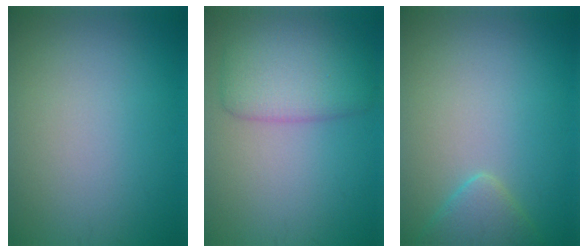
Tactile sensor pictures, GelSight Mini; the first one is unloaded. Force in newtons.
{"total": 5.2, "press": 5.2, "slide": 0.2}
{"total": 2.5, "press": 2.5, "slide": 0.2}